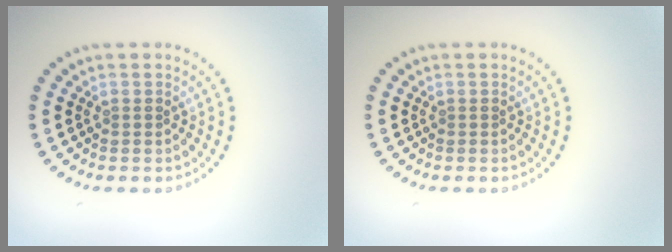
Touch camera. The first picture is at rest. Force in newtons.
{"total": 0.0}